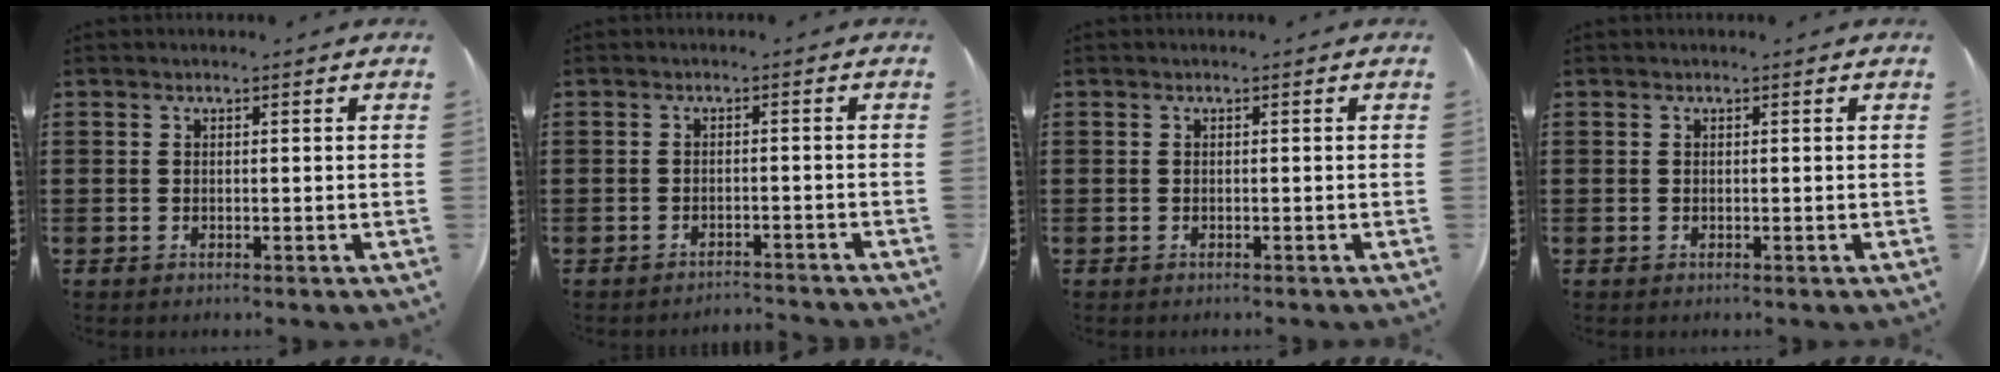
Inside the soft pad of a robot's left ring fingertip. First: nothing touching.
{"total": 1.9, "force": [-1.9, -0.1, 0.3], "torque": [-0.007, 0.002, -0.040]}
{"total": 0.0}
{"total": 0.0}